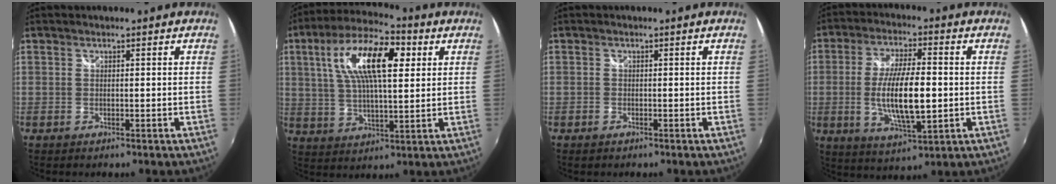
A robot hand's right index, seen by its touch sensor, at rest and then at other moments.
{"total": 15.9, "force": [5.1, 5.9, 13.9], "torque": [-0.256, 0.027, 0.083]}
{"total": 1.0, "force": [-0.6, 0.7, 0.4], "torque": [-0.008, -0.001, -0.010]}
{"total": 12.9, "force": [-1.3, 3.8, 12.3], "torque": [-0.234, -0.009, -0.018]}